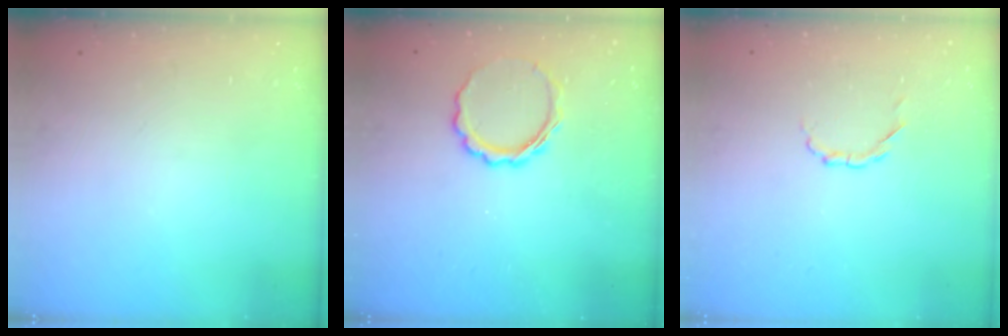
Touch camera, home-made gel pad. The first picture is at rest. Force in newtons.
{"total": 7.8, "press": 7.7, "slide": 1.3}
{"total": 2.7, "press": 2.5, "slide": 1.0}